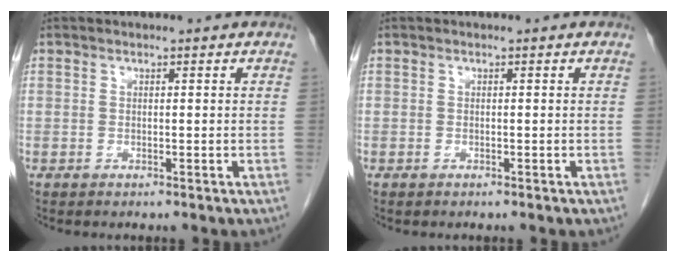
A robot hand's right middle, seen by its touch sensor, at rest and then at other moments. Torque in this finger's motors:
{"motor_torque": [0.21, -0.06, 0.01, -0.01]}